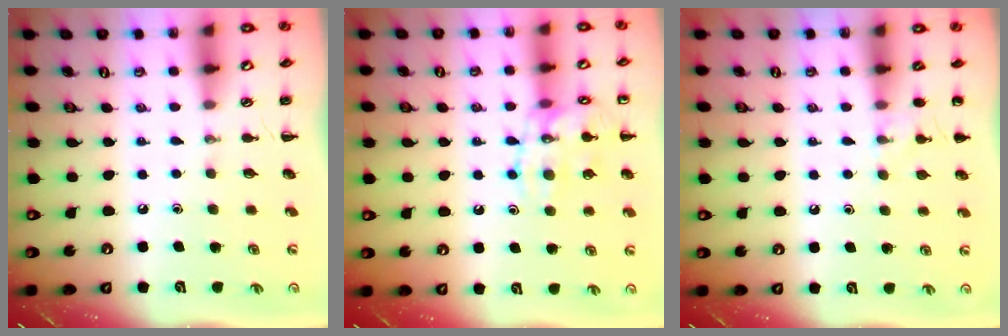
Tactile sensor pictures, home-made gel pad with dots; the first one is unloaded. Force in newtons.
{"total": 12.8, "press": 12.7, "slide": 1.0}
{"total": 6.3, "press": 6.1, "slide": 1.8}